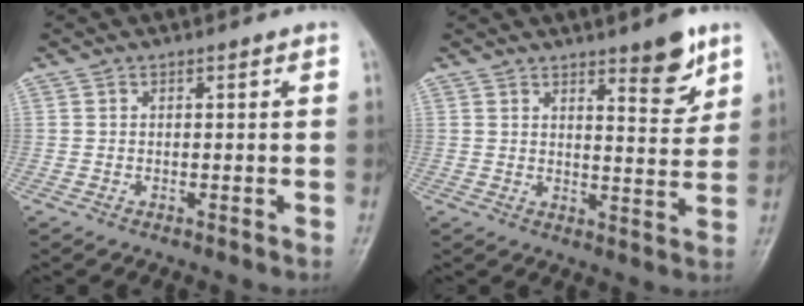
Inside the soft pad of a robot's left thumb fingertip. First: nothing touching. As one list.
[{"total": 7.6, "force": [4.8, 2.2, 5.4], "torque": [-0.057, -0.035, 0.065]}]